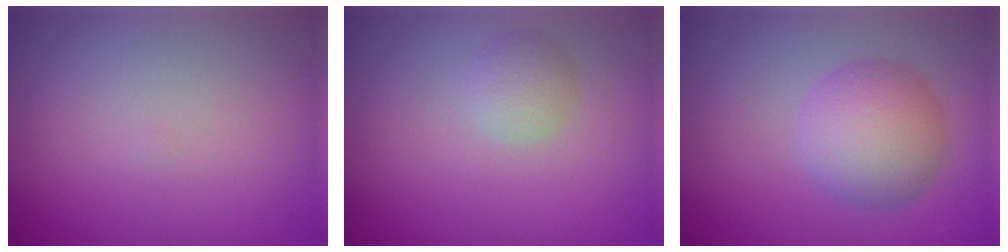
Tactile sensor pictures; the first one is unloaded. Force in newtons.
{"total": 1.8, "press": 1.8, "slide": 0.1}
{"total": 5.1, "press": 5.1, "slide": 0.3}